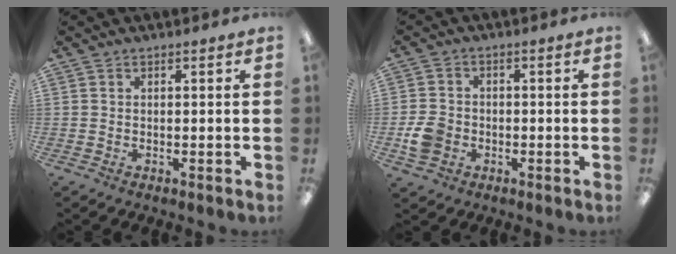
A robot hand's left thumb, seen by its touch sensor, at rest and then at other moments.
{"total": 5.7, "force": [-1.9, 4.7, 2.6], "torque": [-0.047, 0.008, -0.035]}